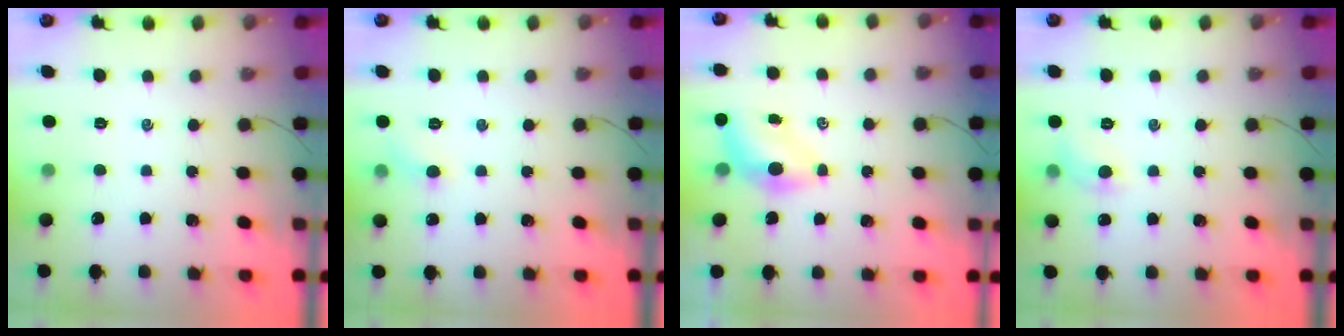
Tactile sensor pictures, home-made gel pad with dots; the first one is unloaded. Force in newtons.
{"total": 4.6, "press": 4.4, "slide": 1.6}
{"total": 5.1, "press": 4.9, "slide": 1.4}
{"total": 5.9, "press": 5.7, "slide": 1.6}